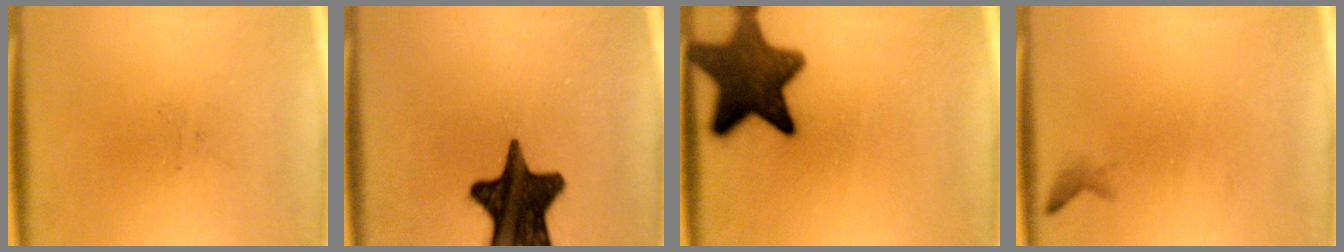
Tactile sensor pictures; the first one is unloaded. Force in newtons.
{"total": 17.1}
{"total": 12.7}
{"total": 0.7}